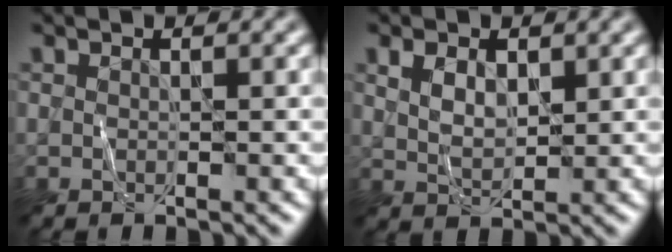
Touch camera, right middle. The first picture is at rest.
{"total": 2.6, "force": [1.2, 1.5, 1.8], "torque": [-0.040, -0.001, 0.027]}